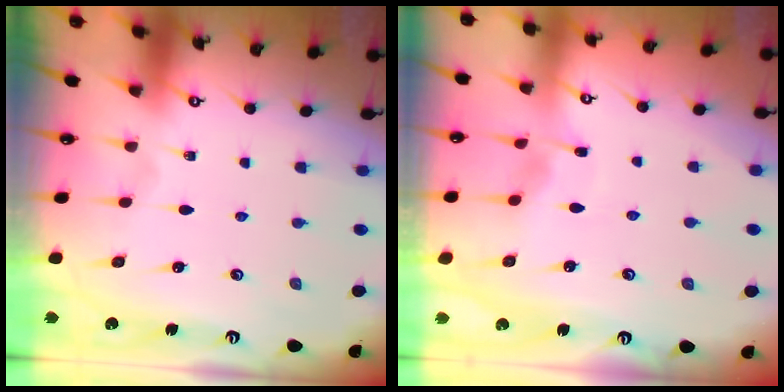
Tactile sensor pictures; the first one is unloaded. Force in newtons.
{"total": 3.0, "press": 2.9, "slide": 0.4}